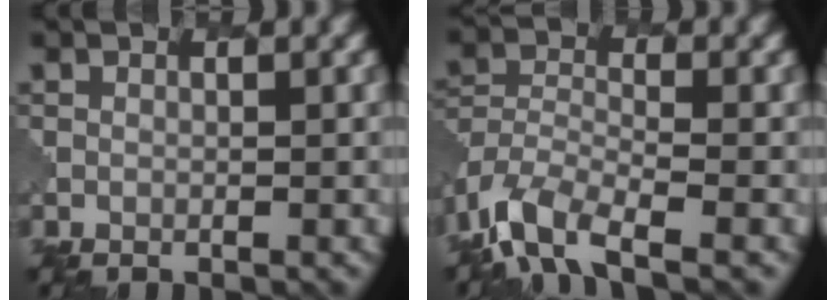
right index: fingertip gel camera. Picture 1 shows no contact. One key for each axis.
{"total": 7.1, "fx": -4.7, "fy": 3.0, "fz": 4.4, "tx": -0.083, "ty": -0.008, "tz": -0.100}